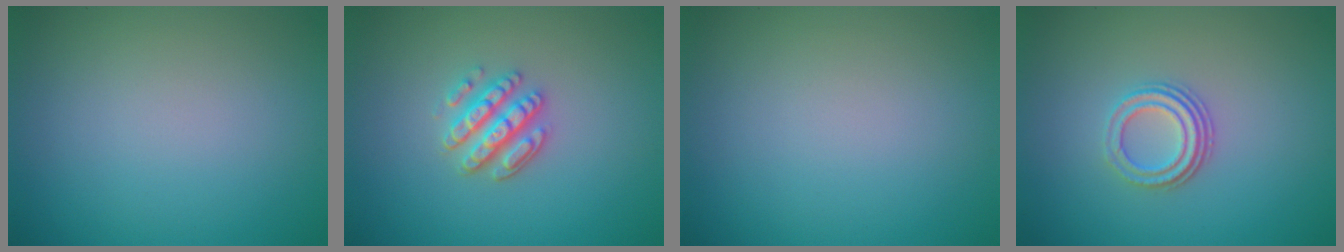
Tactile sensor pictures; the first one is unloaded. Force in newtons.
{"total": 3.4, "press": 3.0, "slide": 1.5}
{"total": 0.0}
{"total": 3.0, "press": 2.3, "slide": 1.9}